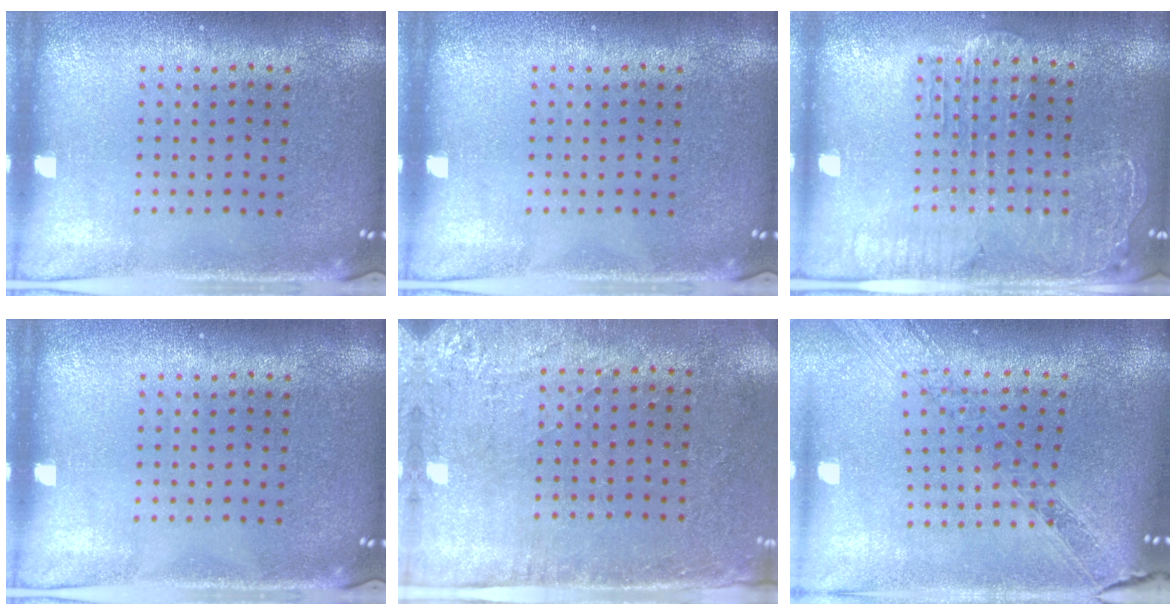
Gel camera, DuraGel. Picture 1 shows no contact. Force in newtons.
{"total": 0.0}
{"total": 2.1, "press": 1.9, "slide": 0.9}
{"total": 0.0}
{"total": 2.8, "press": 2.3, "slide": 1.6}
{"total": 1.2, "press": 1.2, "slide": 0.3}